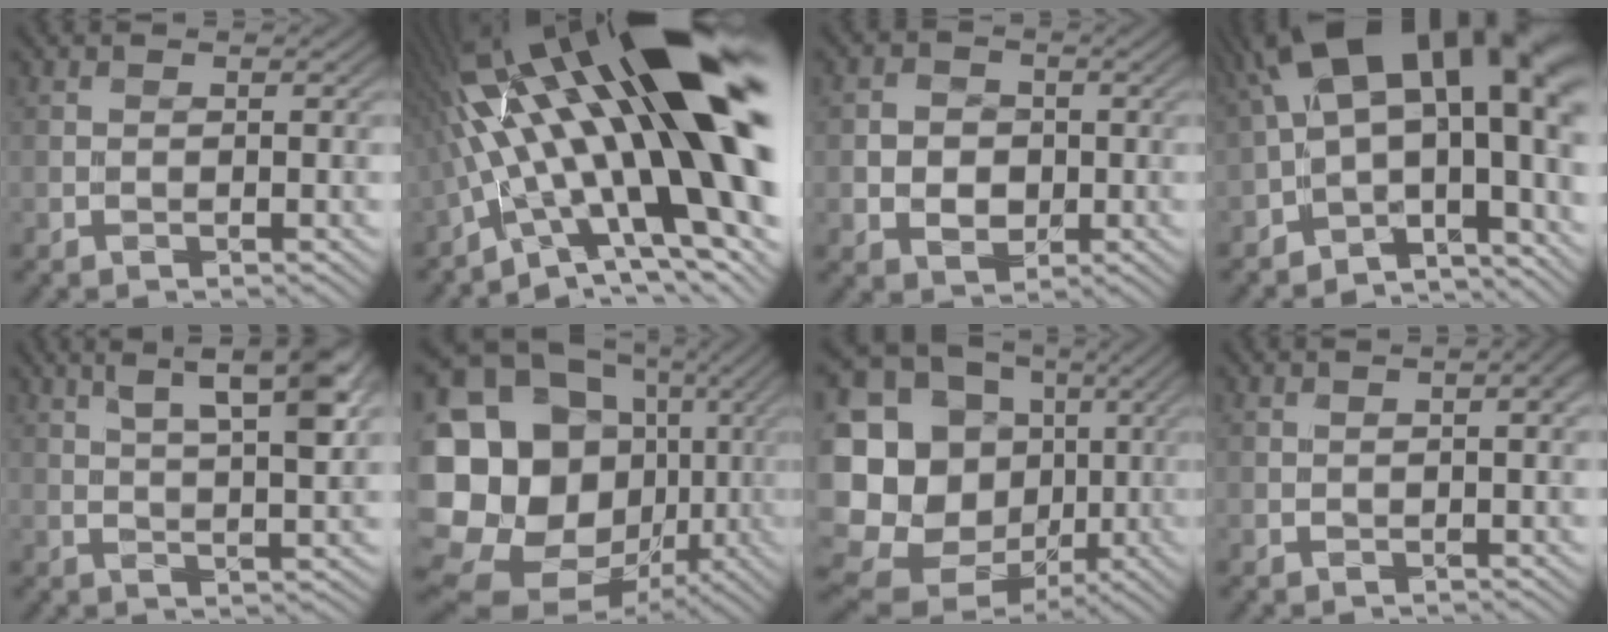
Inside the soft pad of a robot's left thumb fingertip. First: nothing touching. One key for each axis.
{"total": 21.0, "fx": 4.0, "fy": 6.3, "fz": 19.6, "tx": -0.317, "ty": 0.024, "tz": 0.065}
{"total": 3.0, "fx": 0.0, "fy": 2.9, "fz": 0.9, "tx": -0.017, "ty": -0.005, "tz": -0.007}
{"total": 16.7, "fx": 1.2, "fy": 6.8, "fz": 15.2, "tx": -0.200, "ty": 0.033, "tz": 0.022}
{"total": 8.6, "fx": 4.8, "fy": 1.8, "fz": 6.8, "tx": -0.115, "ty": 0.010, "tz": 0.082}
{"total": 23.1, "fx": -1.4, "fy": 20.9, "fz": 9.6, "tx": -0.250, "ty": 0.001, "tz": -0.026}
{"total": 22.5, "fx": -2.7, "fy": 21.0, "fz": 7.6, "tx": -0.228, "ty": 0.016, "tz": -0.038}
{"total": 2.7, "fx": 0.4, "fy": 0.9, "fz": 2.5, "tx": -0.034, "ty": 0.004, "tz": 0.011}